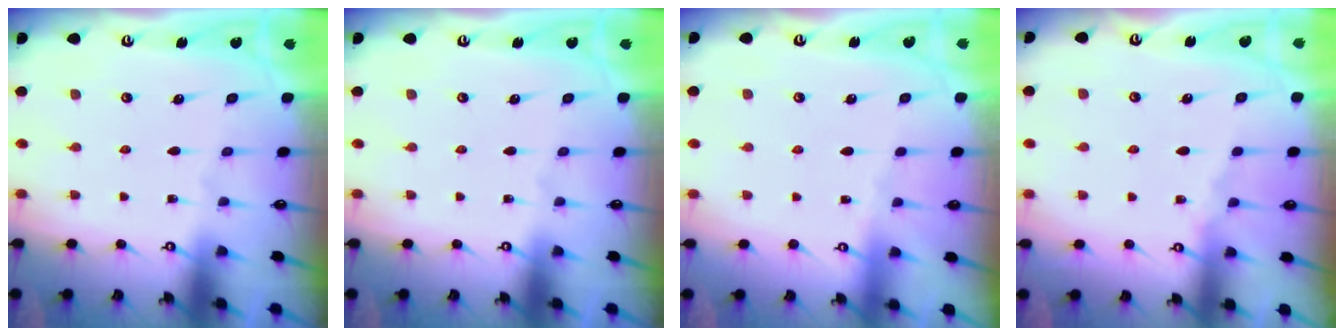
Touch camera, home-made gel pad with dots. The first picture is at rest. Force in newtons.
{"total": 0.0}
{"total": 0.8, "press": 0.7, "slide": 0.3}
{"total": 4.6, "press": 4.6, "slide": 0.7}